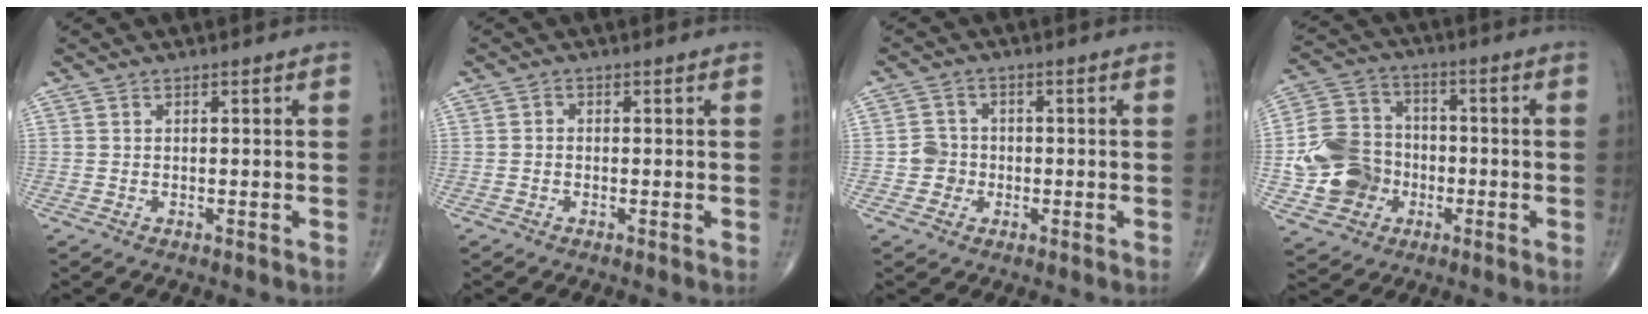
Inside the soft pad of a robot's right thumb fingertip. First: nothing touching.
{"total": 0.6, "force": [-0.3, 0.5, 0.3], "torque": [0.001, 0.002, -0.010]}
{"total": 3.5, "force": [-0.9, 3.3, 0.6], "torque": [0.010, 0.010, -0.022]}
{"total": 13.4, "force": [-3.0, 11.5, 6.0], "torque": [-0.087, 0.026, -0.057]}